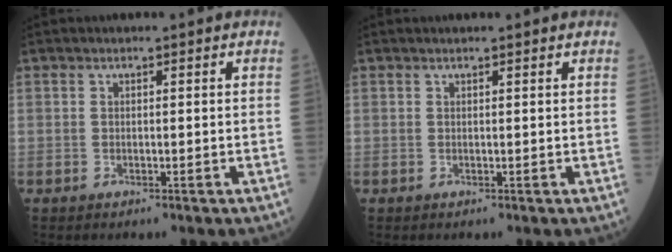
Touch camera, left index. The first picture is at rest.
{"total": 2.0, "force": [1.7, 0.5, 0.7], "torque": [-0.007, 0.019, 0.026]}